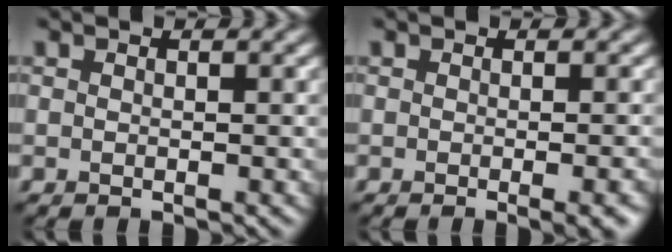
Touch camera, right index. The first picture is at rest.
{"total": 3.8, "force": [-1.3, 1.3, 3.3], "torque": [-0.021, -0.002, -0.010]}